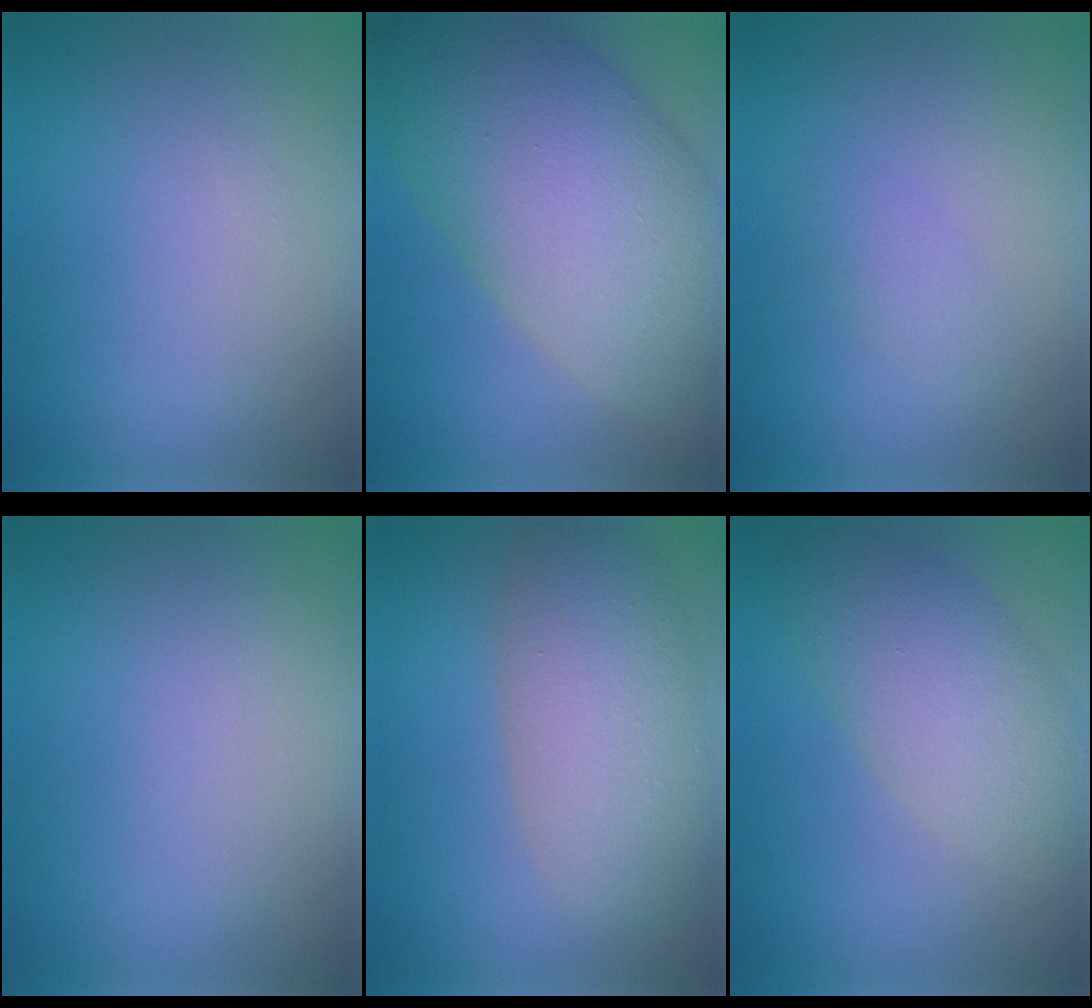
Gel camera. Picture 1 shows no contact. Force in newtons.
{"total": 13.8, "press": 13.8, "slide": 0.4}
{"total": 1.4, "press": 1.4, "slide": 0.1}
{"total": 0.0}
{"total": 6.4, "press": 6.4, "slide": 0.3}
{"total": 5.6, "press": 5.6, "slide": 0.5}